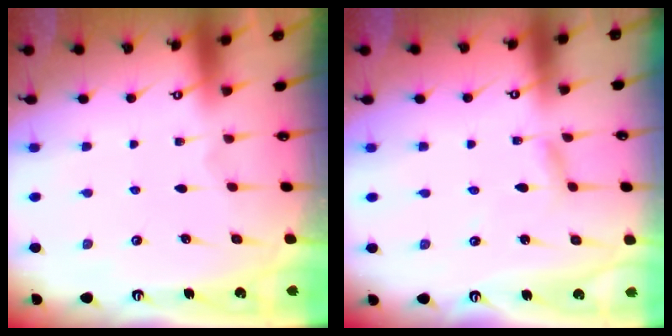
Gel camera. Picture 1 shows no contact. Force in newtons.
{"total": 2.8, "press": 2.8, "slide": 0.1}